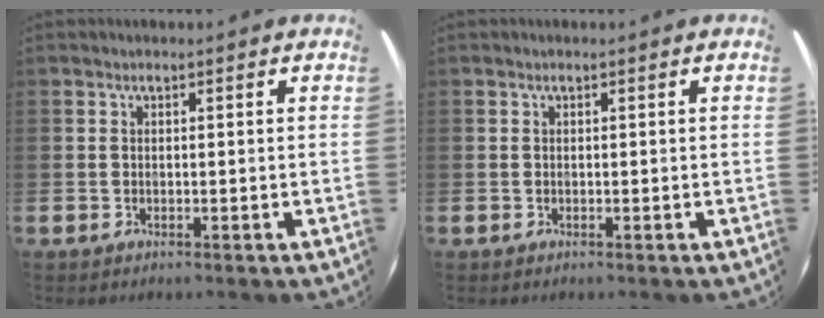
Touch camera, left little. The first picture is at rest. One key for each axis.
{"total": 0.0}